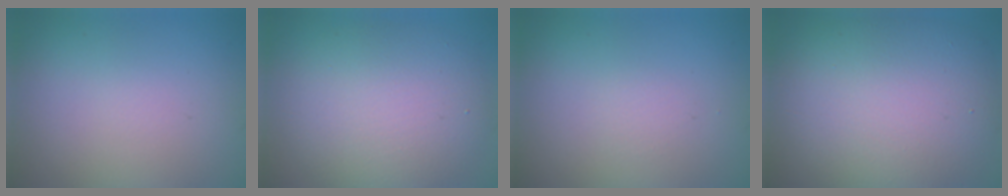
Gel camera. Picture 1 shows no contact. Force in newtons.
{"total": 8.0, "press": 8.0, "slide": 0.3}
{"total": 0.6, "press": 0.6, "slide": 0.0}
{"total": 11.7, "press": 11.7, "slide": 0.6}